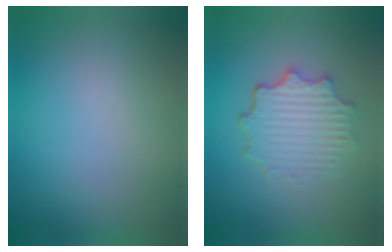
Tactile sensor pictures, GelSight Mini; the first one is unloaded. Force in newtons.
{"total": 4.8, "press": 3.7, "slide": 3.0}